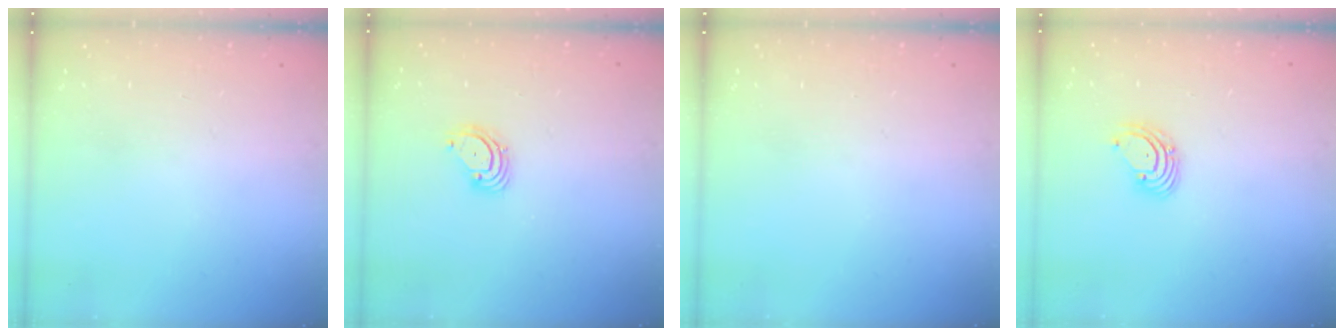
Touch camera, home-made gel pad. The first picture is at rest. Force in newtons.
{"total": 3.6, "press": 3.6, "slide": 0.3}
{"total": 0.0}
{"total": 2.7, "press": 2.7, "slide": 0.3}